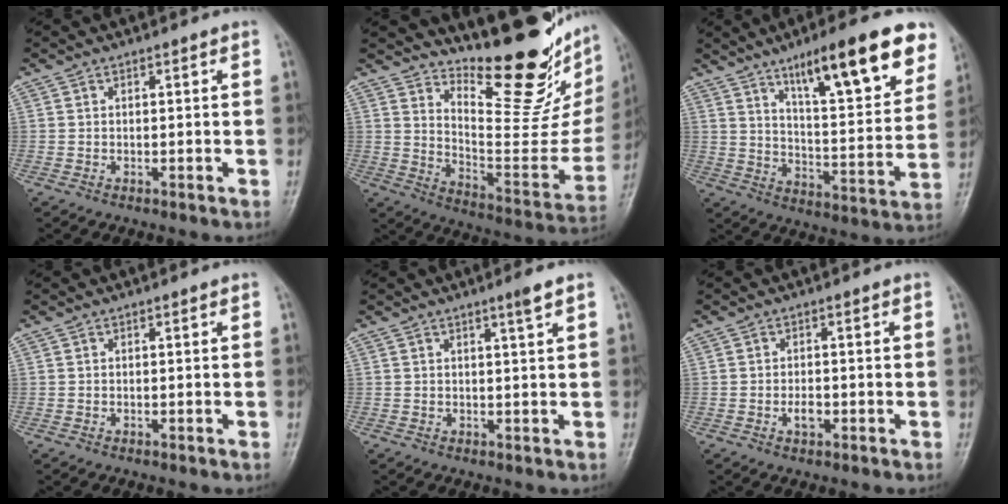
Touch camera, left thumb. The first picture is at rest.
{"total": 26.1, "force": [18.4, 7.8, 16.8], "torque": [-0.203, -0.141, 0.273]}
{"total": 20.0, "force": [12.0, 4.9, 15.1], "torque": [-0.186, -0.045, 0.189]}
{"total": 0.0}
{"total": 2.2, "force": [1.4, -0.3, 1.7], "torque": [-0.030, -0.011, 0.024]}
{"total": 2.2, "force": [-0.7, 1.3, 1.7], "torque": [-0.027, 0.003, -0.013]}